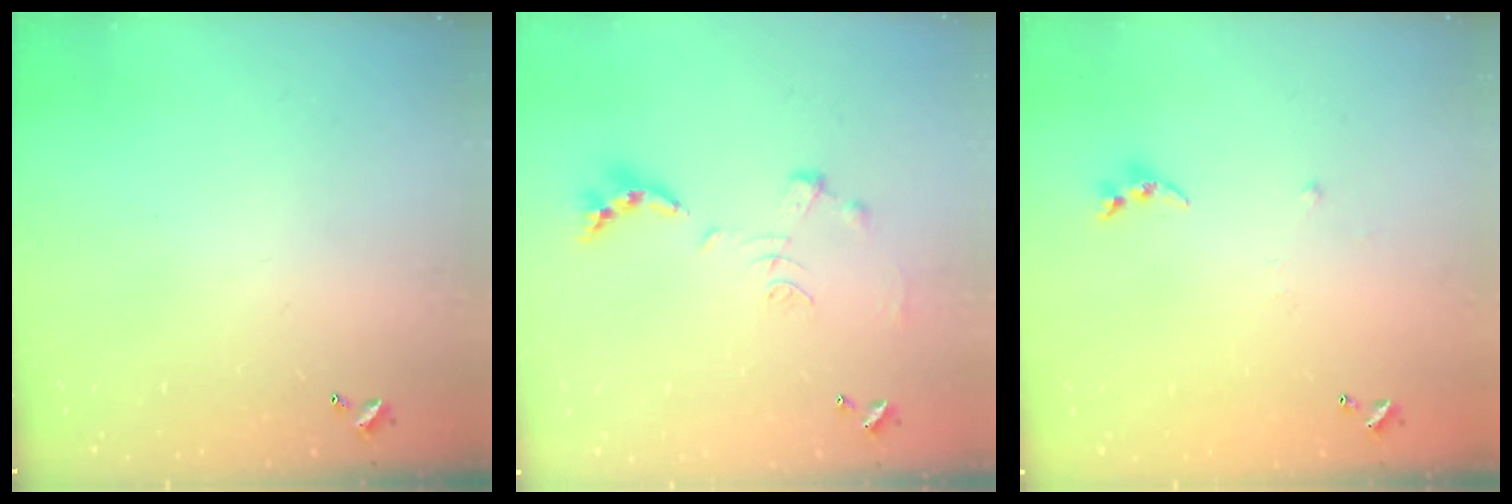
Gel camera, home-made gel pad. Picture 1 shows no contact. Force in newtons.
{"total": 1.1, "press": 1.0, "slide": 0.4}
{"total": 5.4, "press": 5.4, "slide": 0.6}